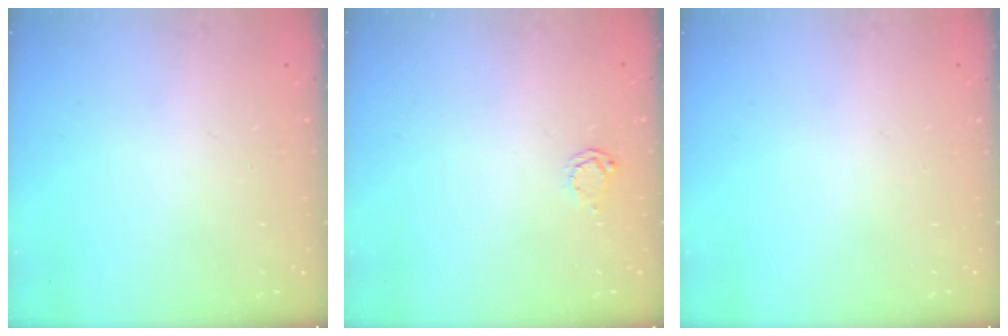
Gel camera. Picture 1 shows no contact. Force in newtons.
{"total": 2.4, "press": 2.4, "slide": 0.2}
{"total": 0.0}